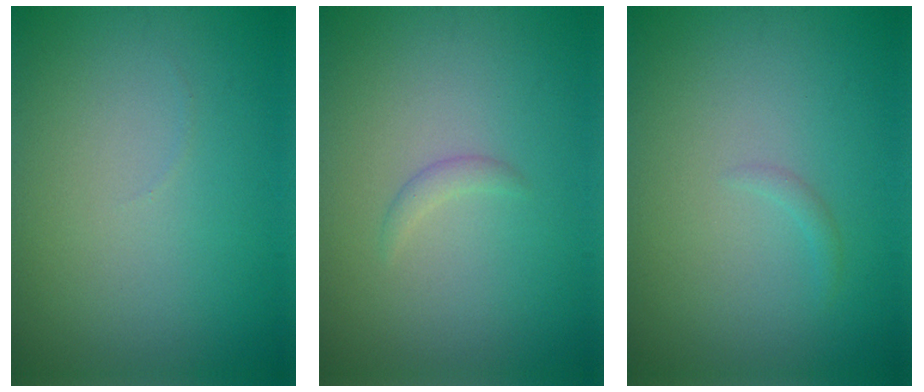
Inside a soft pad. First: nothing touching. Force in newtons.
{"total": 0.9, "press": 0.9, "slide": 0.0}
{"total": 0.6, "press": 0.6, "slide": 0.1}